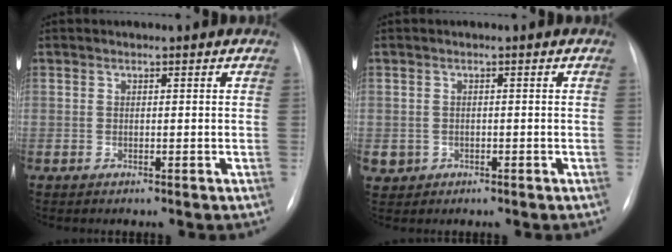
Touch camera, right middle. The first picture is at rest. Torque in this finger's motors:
{"motor_torque": [1.09, -1.05, 0.10, 0.02]}